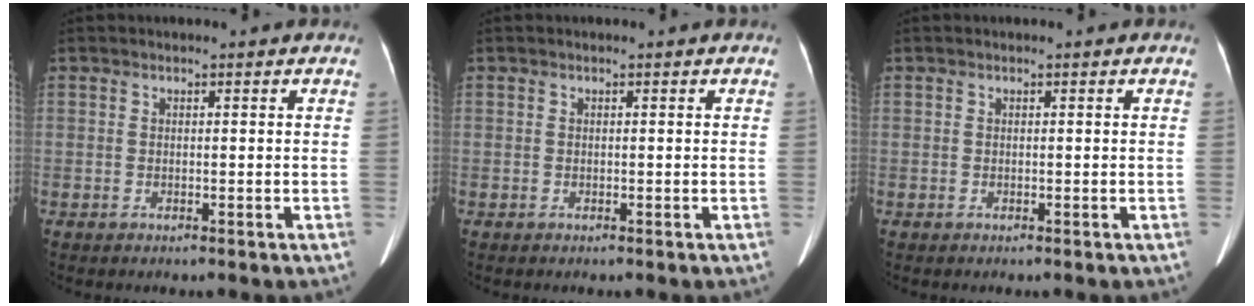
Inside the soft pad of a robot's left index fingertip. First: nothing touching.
{"total": 0.0}
{"total": 0.0}